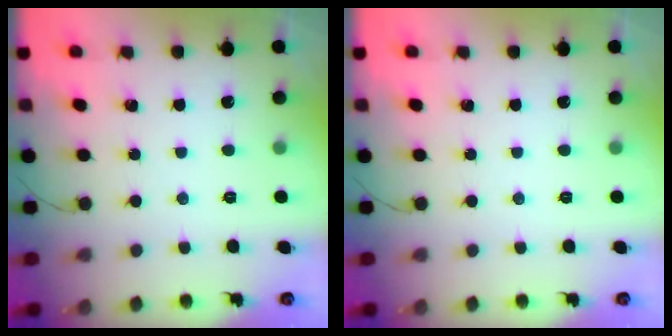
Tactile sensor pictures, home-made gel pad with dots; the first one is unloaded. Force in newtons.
{"total": 0.0}